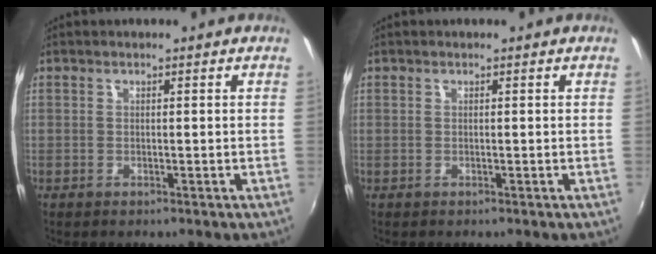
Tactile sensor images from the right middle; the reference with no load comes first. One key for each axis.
{"total": 0.0}